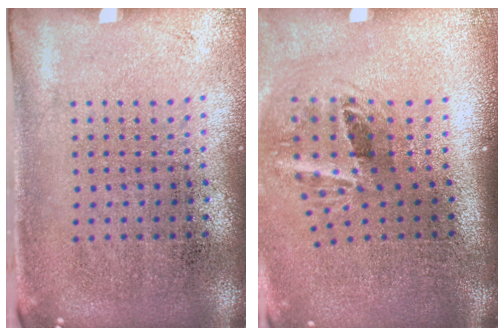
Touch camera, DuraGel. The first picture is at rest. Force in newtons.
{"total": 2.0, "press": 1.2, "slide": 1.6}